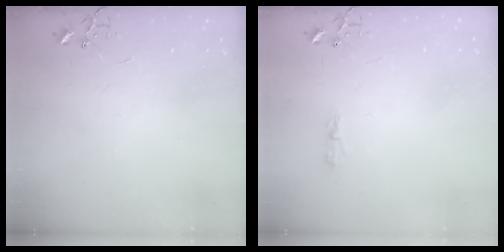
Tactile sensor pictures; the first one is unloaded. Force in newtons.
{"total": 3.1, "press": 3.1, "slide": 0.6}